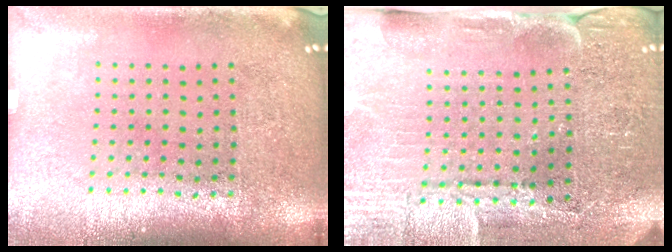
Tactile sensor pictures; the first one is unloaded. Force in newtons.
{"total": 3.7, "press": 3.7, "slide": 0.3}